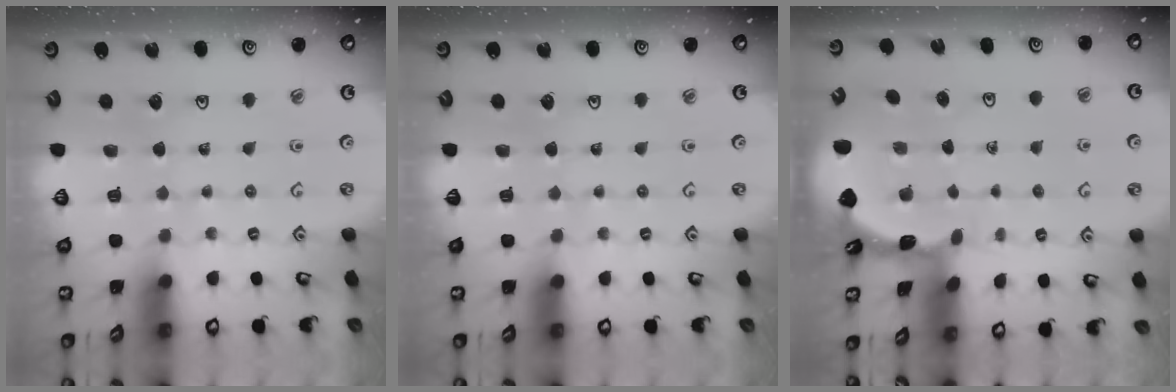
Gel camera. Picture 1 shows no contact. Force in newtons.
{"total": 0.0}
{"total": 1.7, "press": 1.7, "slide": 0.1}